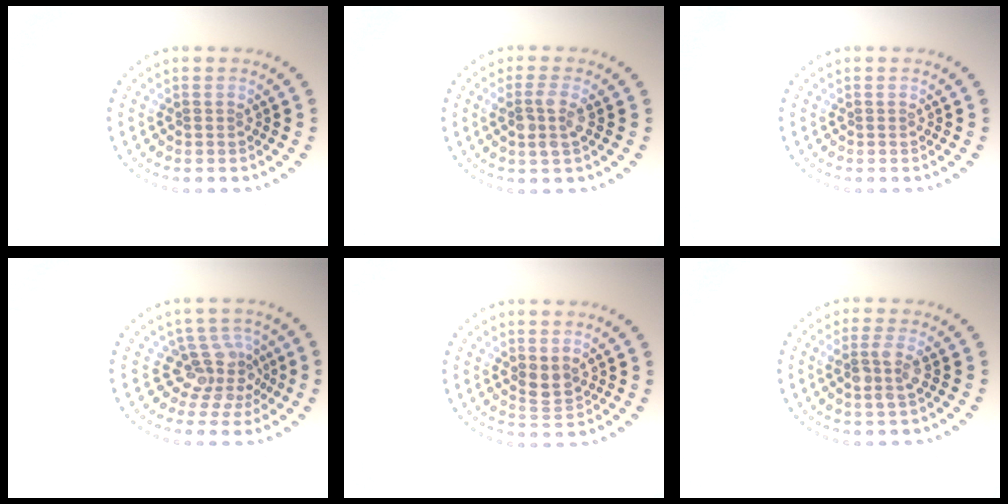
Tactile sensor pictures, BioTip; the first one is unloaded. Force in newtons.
{"total": 2.3, "press": 2.0, "slide": 1.1}
{"total": 0.0}
{"total": 3.7, "press": 2.6, "slide": 2.6}
{"total": 1.7, "press": 1.6, "slide": 0.7}
{"total": 2.3, "press": 2.0, "slide": 1.1}